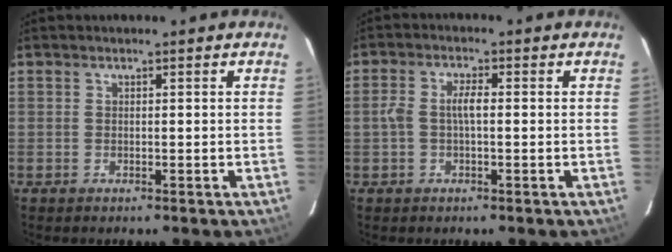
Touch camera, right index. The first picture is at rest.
{"total": 3.7, "force": [-0.2, 1.3, 3.4], "torque": [-0.069, 0.008, -0.004]}